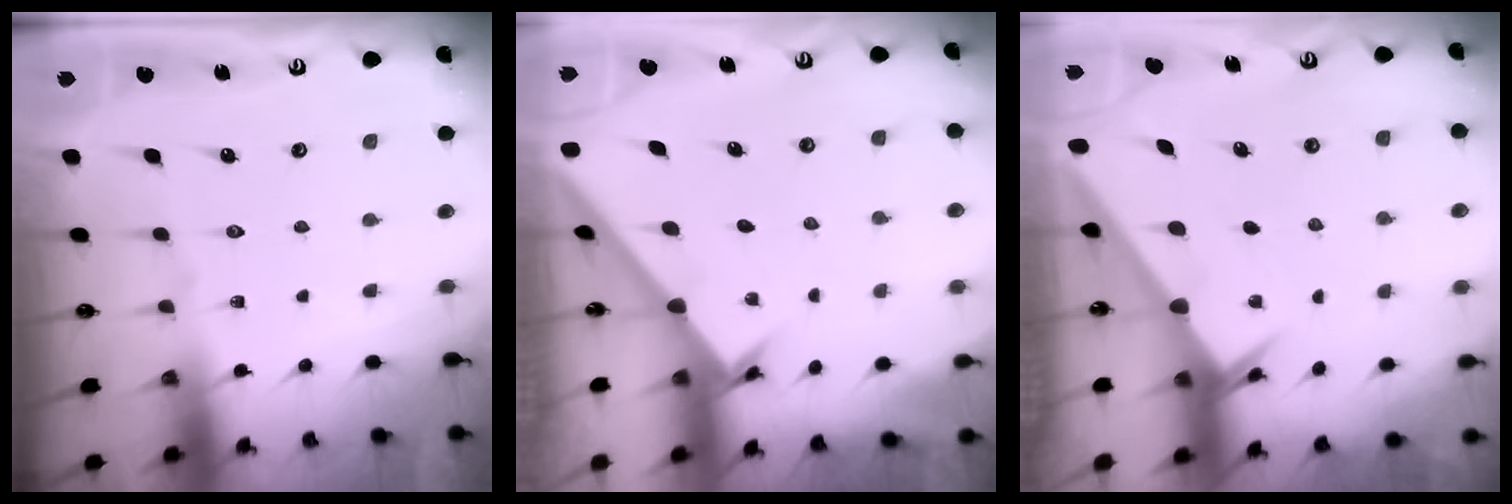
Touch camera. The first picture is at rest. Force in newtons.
{"total": 1.6, "press": 1.6, "slide": 0.1}
{"total": 2.1, "press": 2.1, "slide": 0.1}